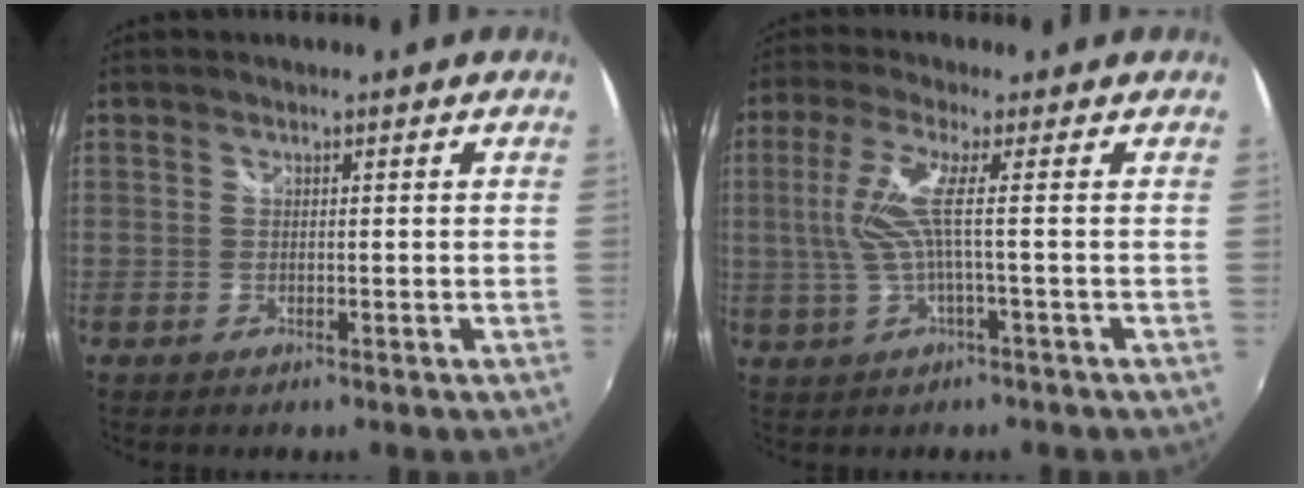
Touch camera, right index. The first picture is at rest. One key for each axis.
{"total": 6.7, "fx": -0.1, "fy": -0.7, "fz": 6.6, "tx": -0.143, "ty": -0.002, "tz": 0.011}